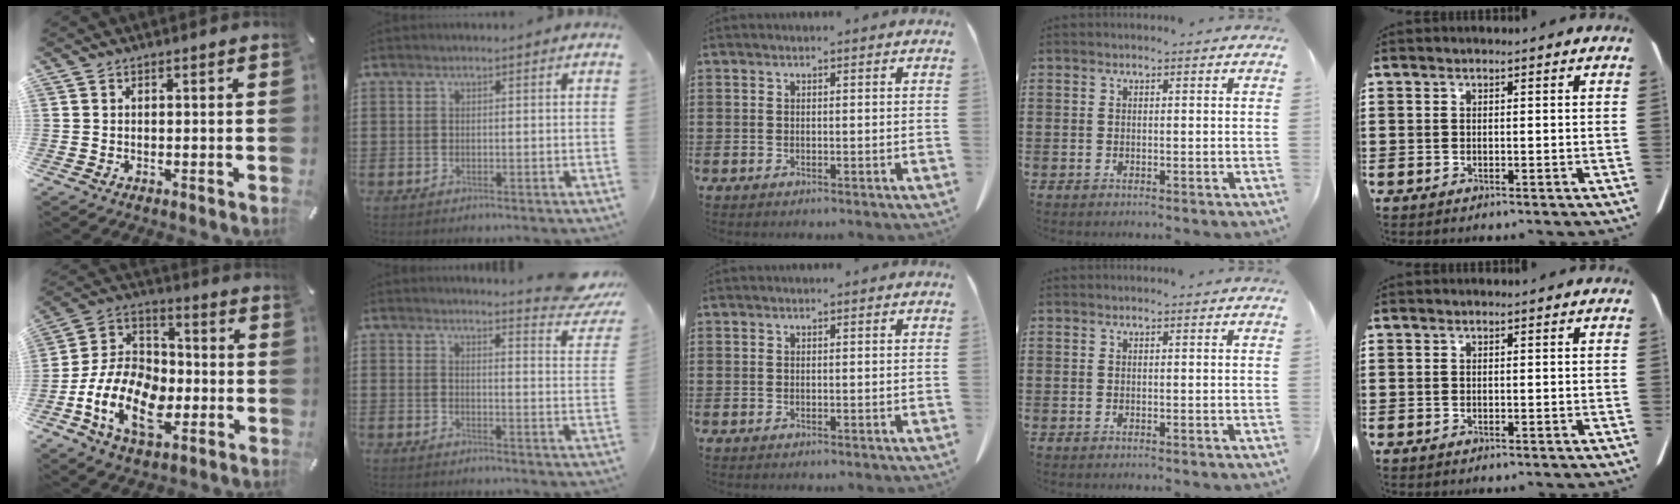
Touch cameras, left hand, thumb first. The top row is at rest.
{"thumb": {"total": 16.7, "force": [-6.4, 10.9, 11.0], "torque": [-0.258, 0.022, -0.123]}, "index": {"total": 5.1, "force": [4.7, 0.2, 2.1], "torque": [-0.035, -0.028, 0.079]}}